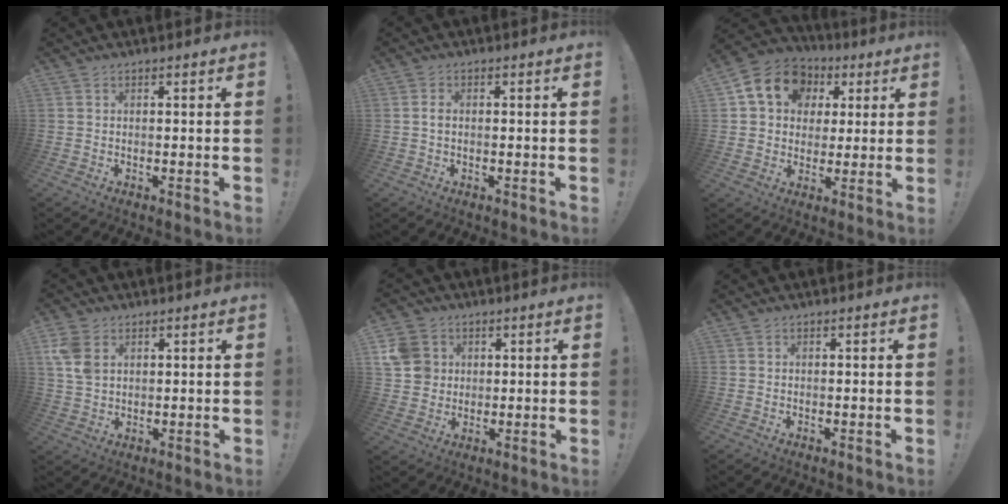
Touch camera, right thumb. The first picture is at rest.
{"total": 1.3, "force": [-0.3, 0.7, 1.1], "torque": [-0.022, 0.006, -0.005]}
{"total": 14.3, "force": [5.2, 11.4, 6.9], "torque": [-0.102, -0.014, 0.101]}
{"total": 7.3, "force": [2.9, 5.0, 4.5], "torque": [-0.092, -0.005, 0.058]}
{"total": 8.7, "force": [2.1, 8.0, 2.6], "torque": [-0.052, -0.005, 0.046]}
{"total": 0.0}